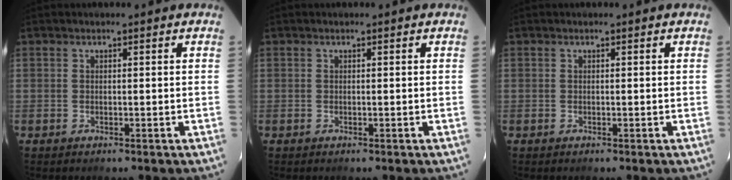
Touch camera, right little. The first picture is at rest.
{"total": 0.0}
{"total": 0.0}